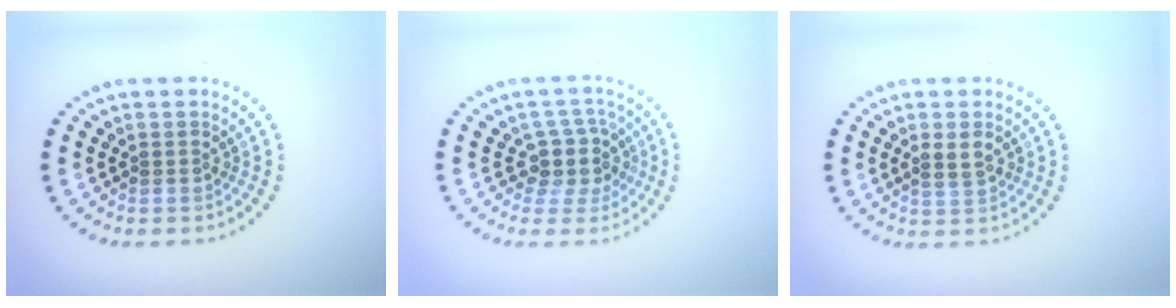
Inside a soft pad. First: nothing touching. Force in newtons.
{"total": 3.2, "press": 2.6, "slide": 1.9}
{"total": 1.9, "press": 1.9, "slide": 0.3}